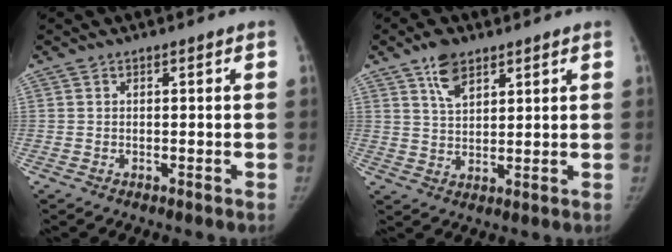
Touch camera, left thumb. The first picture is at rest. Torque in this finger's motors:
{"motor_torque": [0.94, 0.37, 0.71, -1.12, 0.24]}